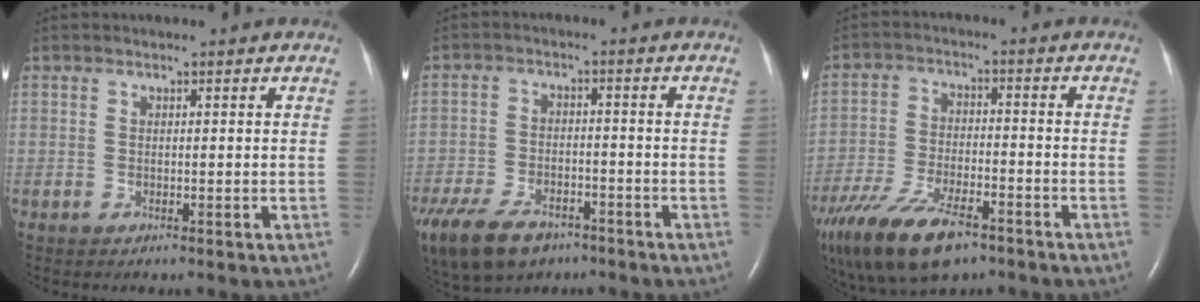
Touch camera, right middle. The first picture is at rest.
{"total": 18.5, "force": [-11.9, 10.5, 9.6], "torque": [-0.285, -0.039, -0.190]}
{"total": 18.5, "force": [-12.4, 7.0, 11.8], "torque": [-0.268, -0.031, -0.215]}